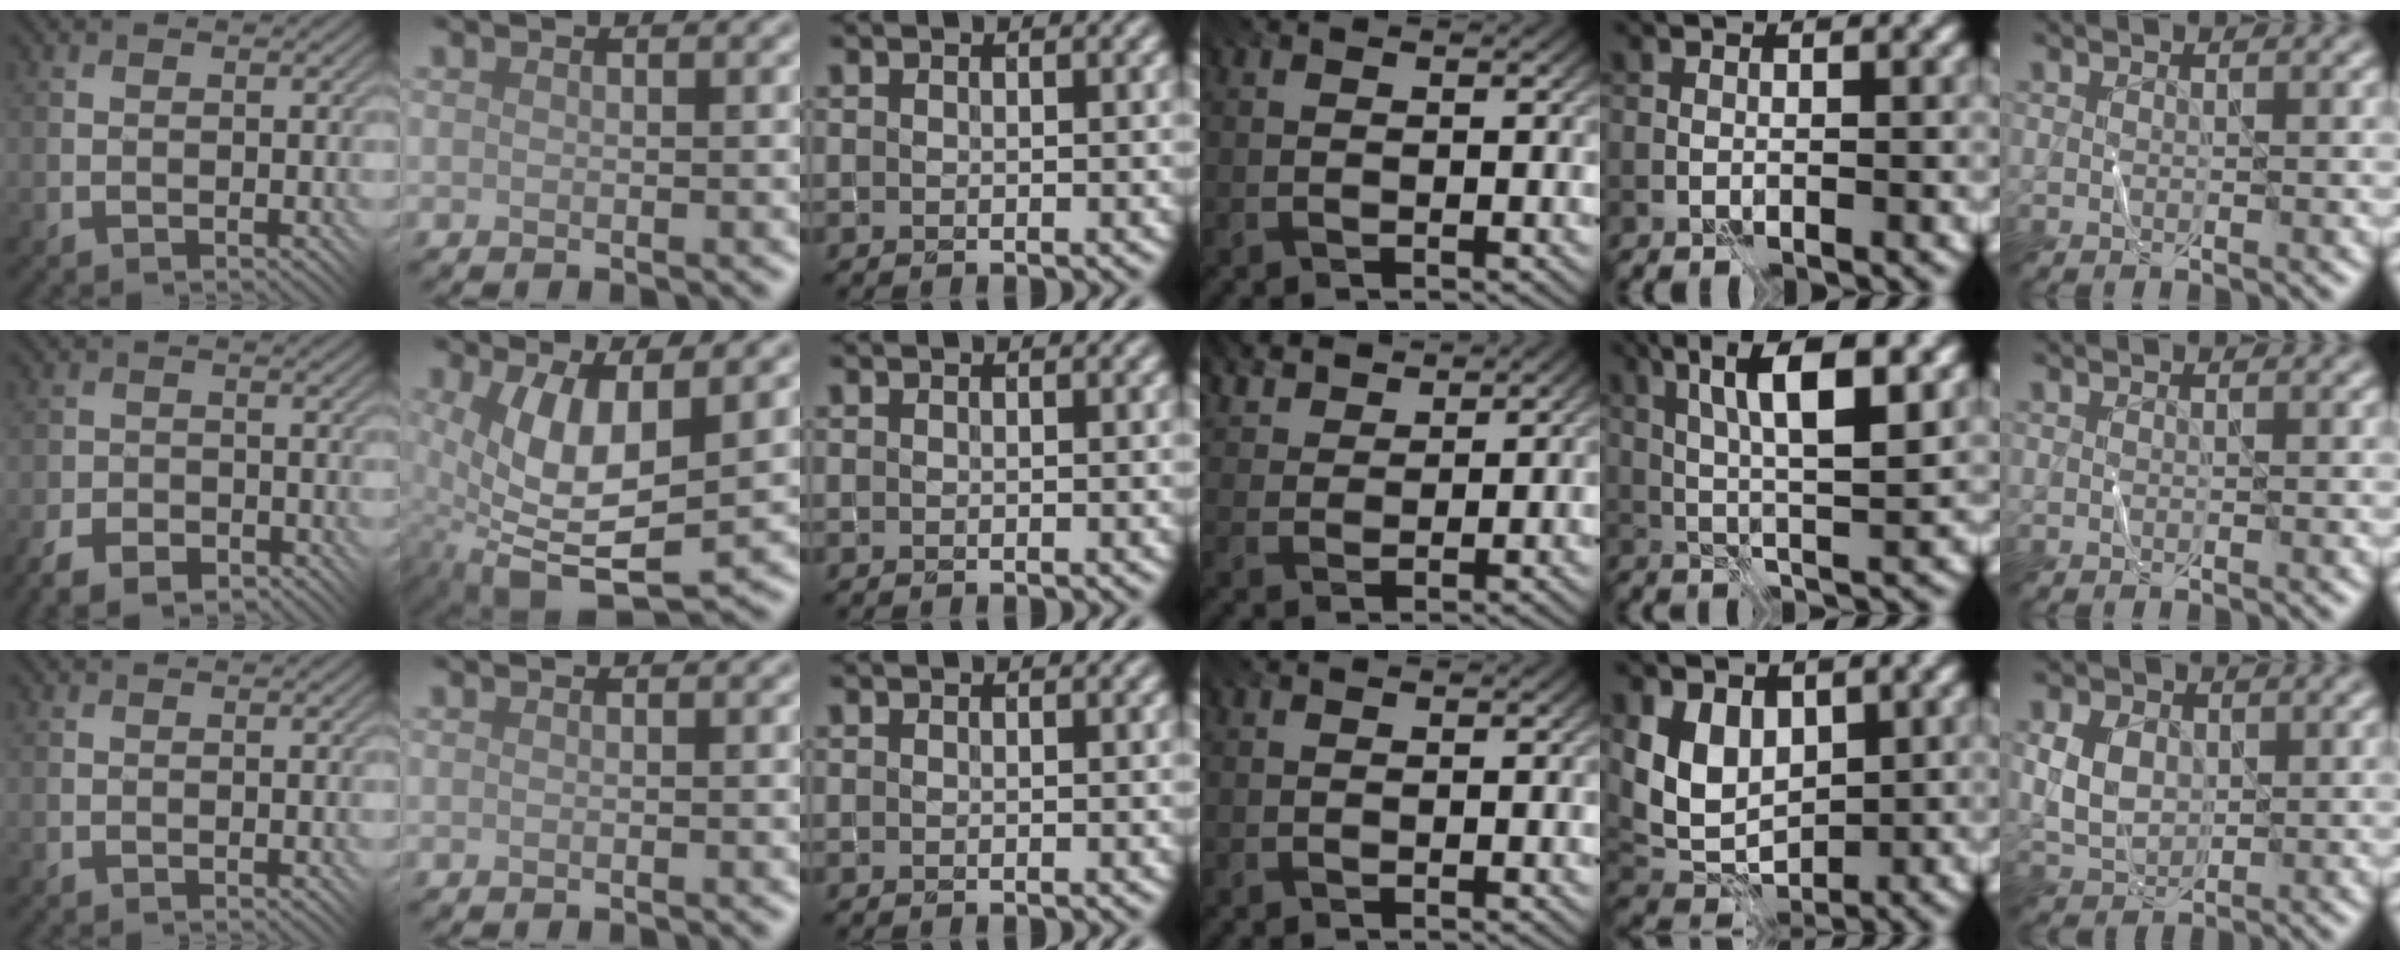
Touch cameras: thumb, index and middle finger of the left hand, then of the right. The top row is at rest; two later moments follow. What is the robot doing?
{"motion": "fold", "object": "shorts"}